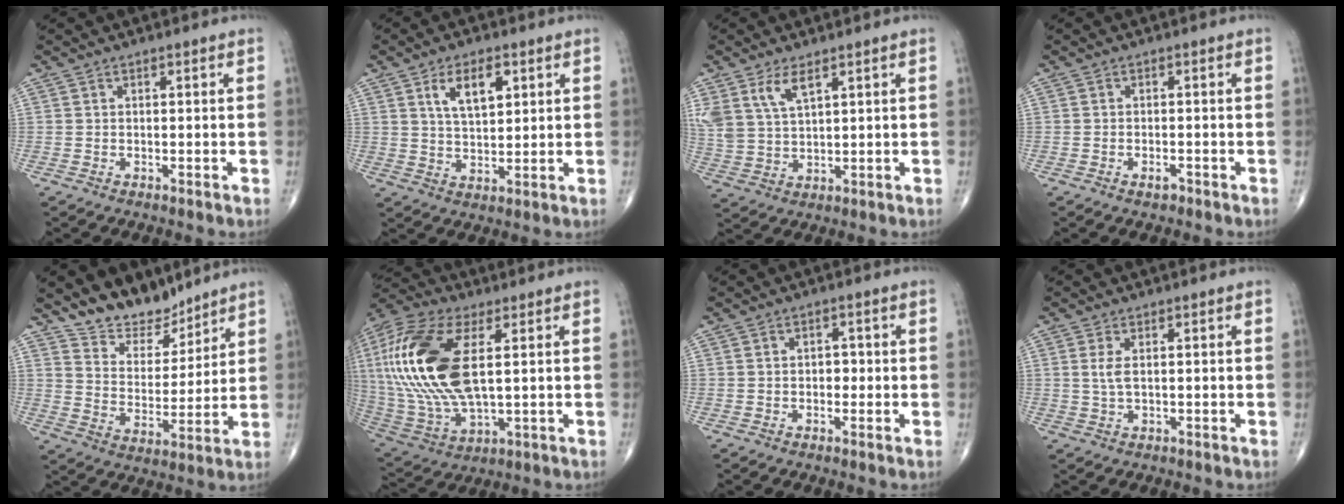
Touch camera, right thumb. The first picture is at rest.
{"total": 7.7, "force": [3.3, 3.8, 5.8], "torque": [-0.088, -0.016, 0.061]}
{"total": 7.3, "force": [4.3, 3.2, 4.9], "torque": [-0.101, -0.015, 0.095]}
{"total": 1.4, "force": [-1.0, 0.6, 0.8], "torque": [-0.013, 0.002, -0.016]}
{"total": 10.6, "force": [9.1, 4.8, 2.7], "torque": [-0.011, -0.075, 0.168]}
{"total": 24.9, "force": [4.4, 11.6, 21.6], "torque": [-0.483, -0.008, 0.085]}
{"total": 2.1, "force": [-0.2, 1.5, 1.4], "torque": [-0.010, 0.004, -0.006]}
{"total": 2.6, "force": [0.5, 1.0, 2.3], "torque": [-0.056, 0.002, 0.016]}